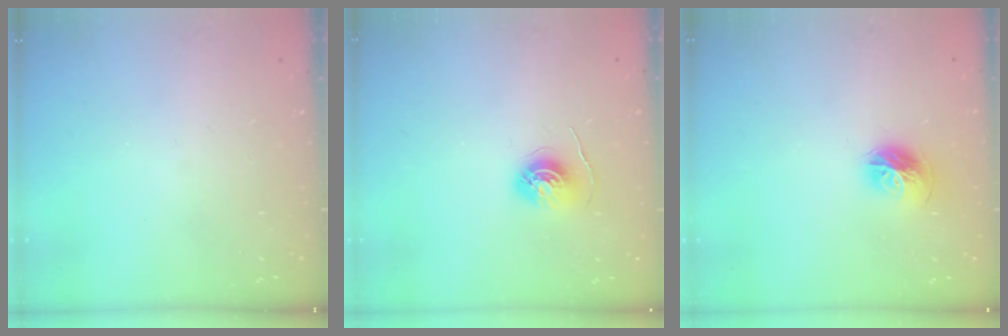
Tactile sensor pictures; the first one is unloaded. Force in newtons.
{"total": 5.7, "press": 5.7, "slide": 0.5}
{"total": 10.0, "press": 9.9, "slide": 1.2}